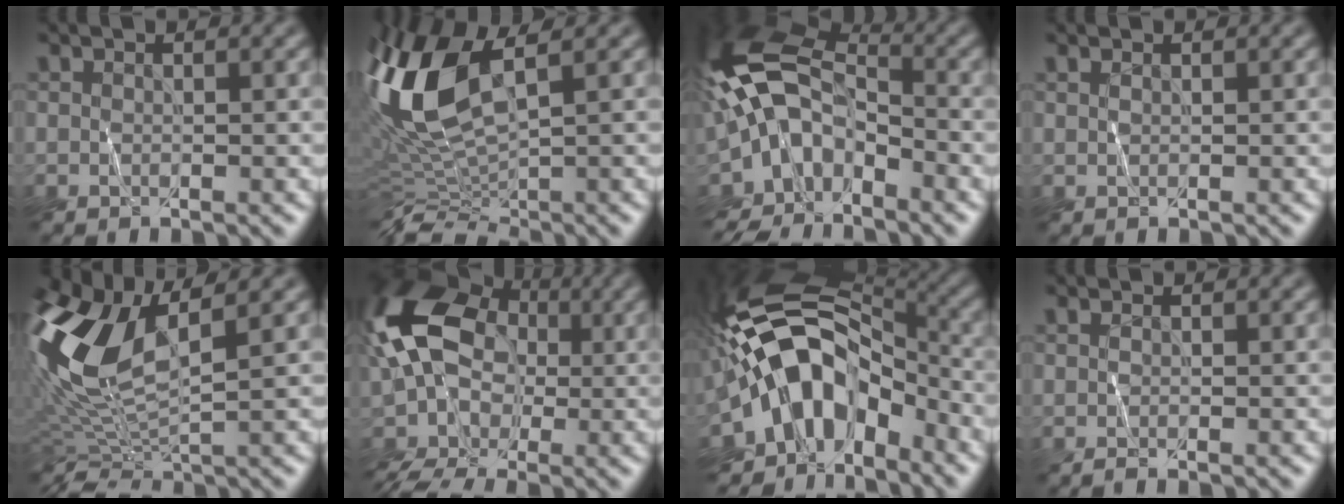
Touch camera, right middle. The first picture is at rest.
{"total": 9.1, "force": [2.1, 3.5, 8.1], "torque": [-0.175, 0.007, 0.035]}
{"total": 9.4, "force": [-4.2, 5.1, 6.7], "torque": [-0.133, 0.015, -0.094]}
{"total": 0.7, "force": [0.7, 0.2, 0.2], "torque": [-0.005, 0.001, 0.008]}
{"total": 9.9, "force": [2.7, 4.3, 8.4], "torque": [-0.191, 0.010, 0.047]}
{"total": 14.1, "force": [-0.6, 10.5, 9.5], "torque": [-0.208, 0.021, -0.029]}
{"total": 11.7, "force": [-4.3, 7.0, 8.3], "torque": [-0.124, 0.025, -0.088]}
{"total": 0.7, "force": [-0.2, 0.3, 0.6], "torque": [-0.003, -0.001, 0.001]}